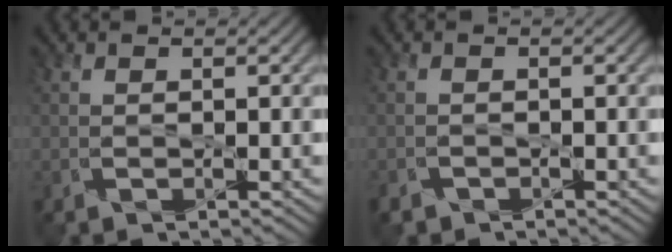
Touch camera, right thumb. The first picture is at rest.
{"total": 0.9, "force": [-0.9, 0.3, -0.2], "torque": [0.005, -0.002, -0.021]}